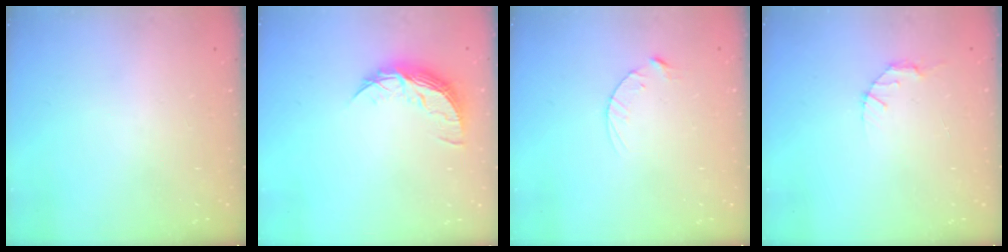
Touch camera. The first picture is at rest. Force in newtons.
{"total": 8.7, "press": 8.7, "slide": 0.4}
{"total": 3.5, "press": 3.5, "slide": 0.4}
{"total": 2.8, "press": 2.8, "slide": 0.4}